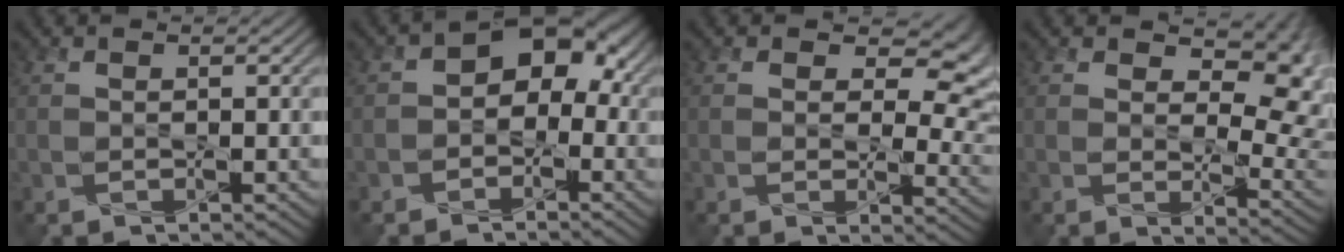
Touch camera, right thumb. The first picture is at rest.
{"total": 6.8, "force": [-0.8, 4.9, 4.8], "torque": [-0.054, 0.011, -0.031]}
{"total": 9.7, "force": [2.7, 6.2, 7.0], "torque": [-0.090, -0.018, 0.044]}
{"total": 12.5, "force": [3.8, 7.6, 9.1], "torque": [-0.114, -0.016, 0.070]}